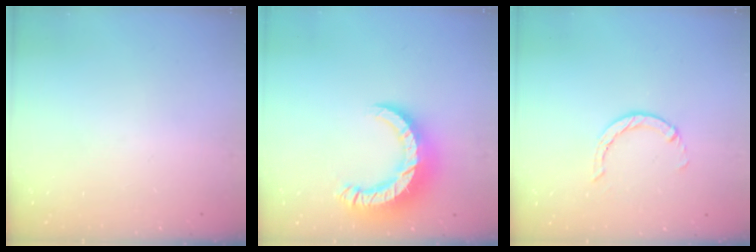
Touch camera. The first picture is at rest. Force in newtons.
{"total": 12.7, "press": 12.7, "slide": 1.2}
{"total": 1.4, "press": 1.4, "slide": 0.3}